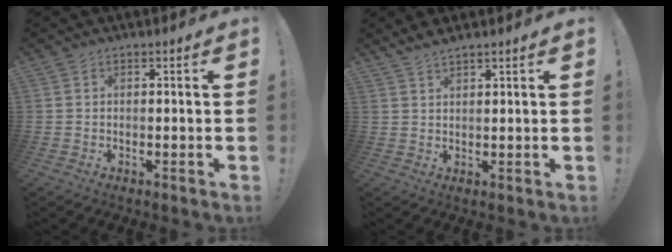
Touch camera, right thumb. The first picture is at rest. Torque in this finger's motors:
{"motor_torque": [-0.37, 4.45, 0.50, 0.54, 0.06]}